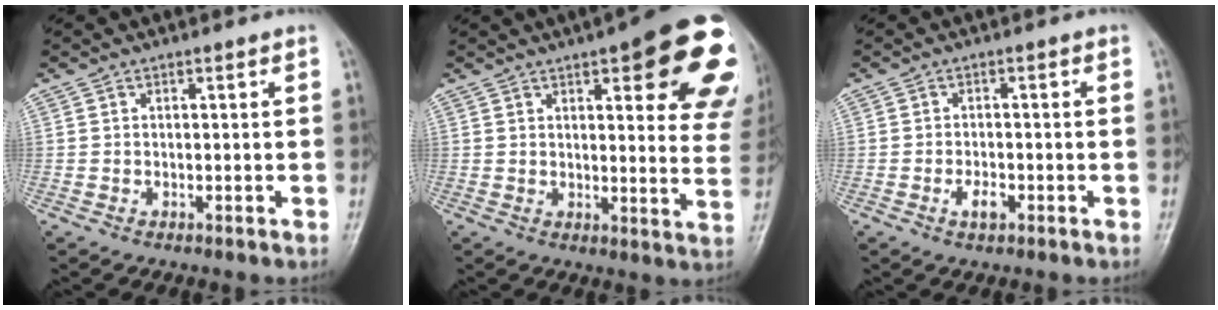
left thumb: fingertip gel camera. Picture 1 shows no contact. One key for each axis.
{"total": 22.8, "fx": 10.7, "fy": 7.1, "fz": 18.9, "tx": -0.185, "ty": -0.024, "tz": 0.123}
{"total": 2.9, "fx": -1.3, "fy": 1.5, "fz": 2.1, "tx": -0.034, "ty": 0.006, "tz": -0.024}